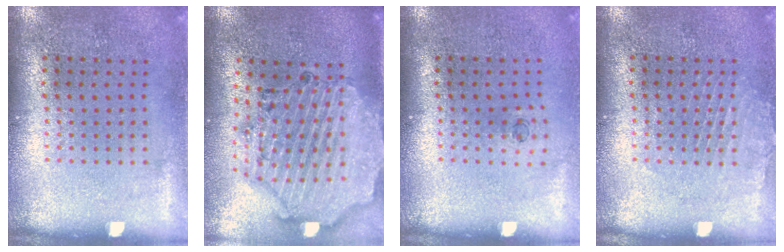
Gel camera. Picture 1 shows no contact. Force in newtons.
{"total": 2.4, "press": 2.3, "slide": 0.7}
{"total": 0.6, "press": 0.3, "slide": 0.5}
{"total": 1.2, "press": 1.1, "slide": 0.1}